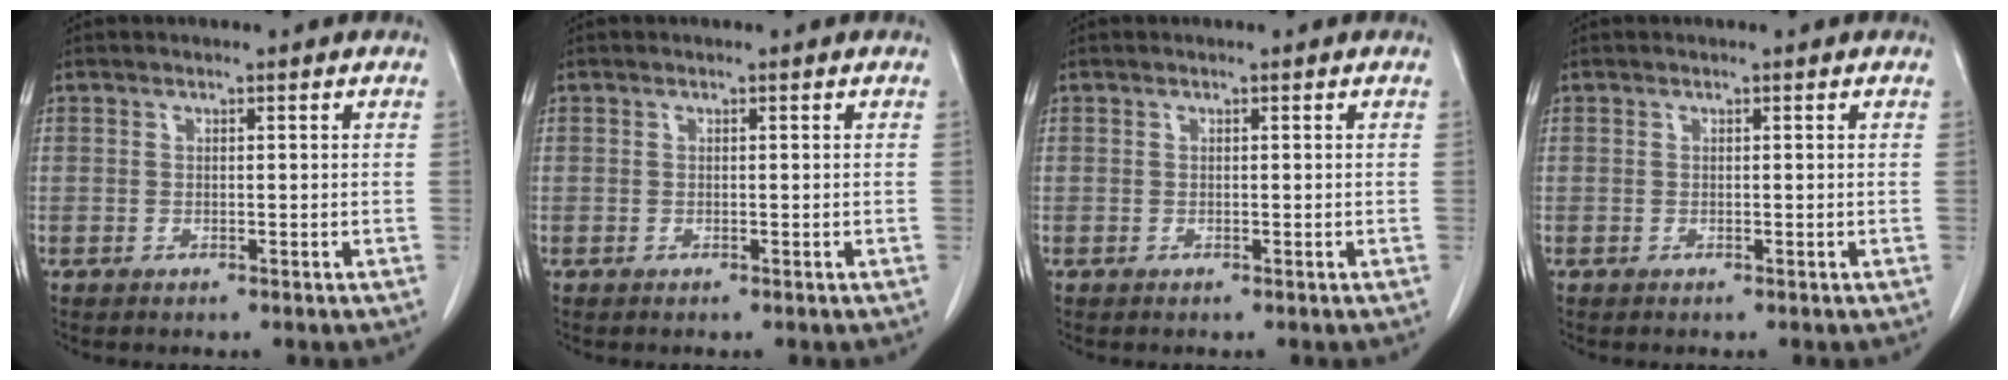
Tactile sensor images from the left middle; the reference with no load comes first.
{"total": 0.0}
{"total": 0.0}
{"total": 0.0}